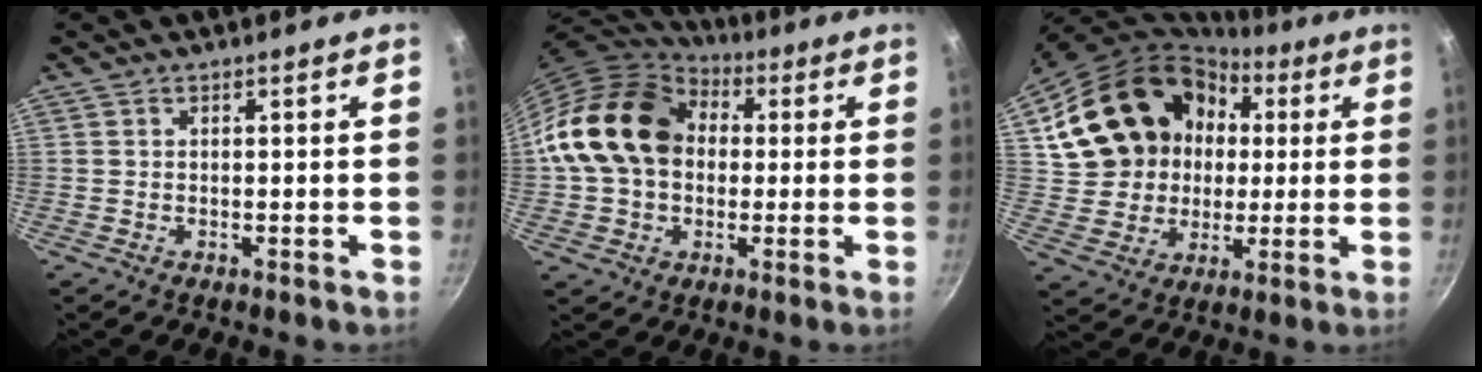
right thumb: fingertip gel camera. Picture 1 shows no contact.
{"total": 18.9, "force": [2.6, 14.4, 11.9], "torque": [-0.191, 0.034, 0.038]}
{"total": 21.6, "force": [5.2, 18.0, 10.8], "torque": [-0.177, 0.037, 0.108]}